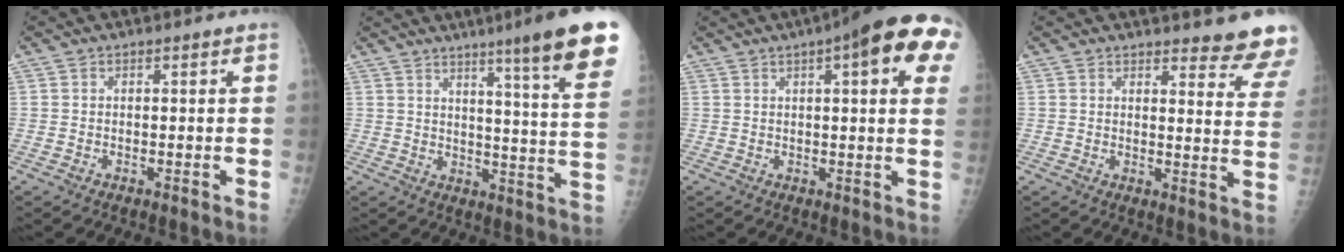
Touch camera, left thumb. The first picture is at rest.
{"total": 18.1, "force": [11.8, 0.4, 13.8], "torque": [-0.166, -0.065, 0.145]}
{"total": 16.2, "force": [6.4, 3.9, 14.4], "torque": [-0.177, 0.005, 0.072]}
{"total": 11.8, "force": [11.2, 1.6, 3.4], "torque": [-0.007, -0.098, 0.107]}